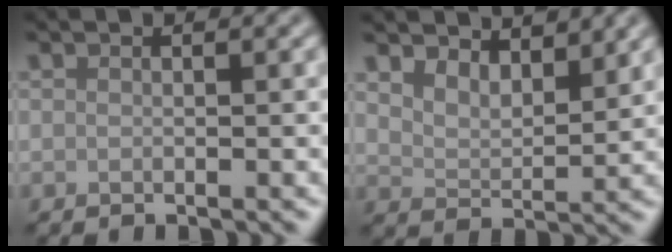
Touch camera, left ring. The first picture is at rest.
{"total": 3.7, "force": [3.1, 1.3, 1.5], "torque": [-0.033, -0.003, 0.048]}